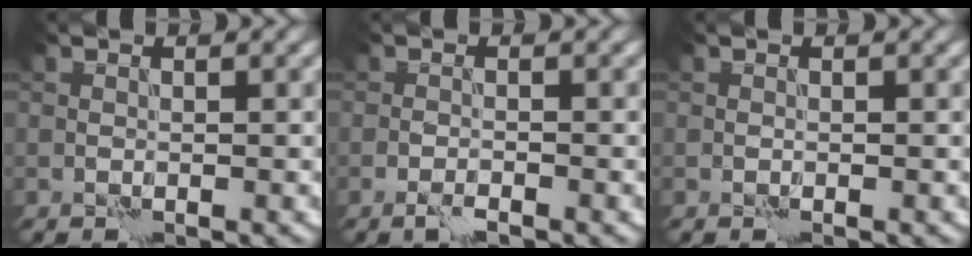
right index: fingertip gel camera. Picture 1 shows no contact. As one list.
[{"total": 1.4, "force": [-1.1, 0.3, 0.8], "torque": [-0.016, 0.002, -0.024]}, {"total": 0.0}]